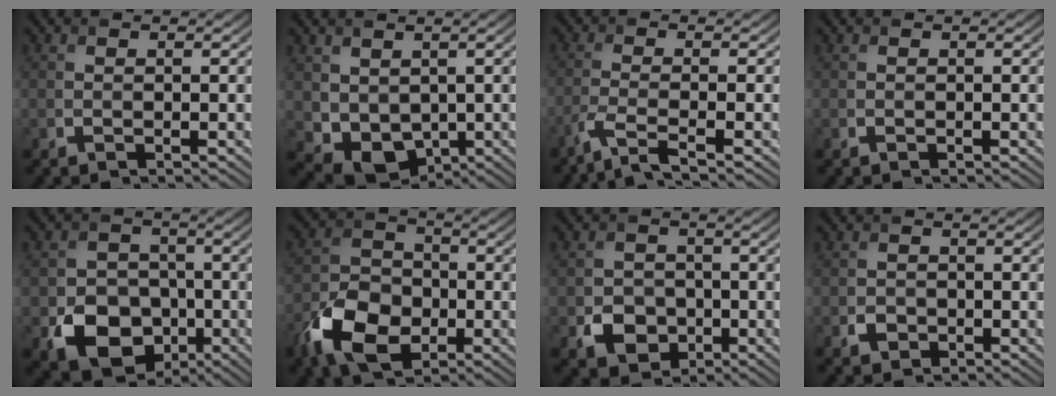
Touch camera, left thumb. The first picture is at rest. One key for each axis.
{"total": 5.3, "fx": 0.8, "fy": 4.2, "fz": 3.0, "tx": -0.083, "ty": -0.025, "tz": 0.025}
{"total": 4.0, "fx": -2.6, "fy": 0.5, "fz": 2.9, "tx": -0.050, "ty": 0.001, "tz": -0.074}
{"total": 0.0}
{"total": 9.8, "fx": -3.8, "fy": 7.7, "fz": 4.7, "tx": -0.091, "ty": -0.029, "tz": -0.076}
{"total": 10.2, "fx": -4.7, "fy": 6.7, "fz": 6.1, "tx": -0.136, "ty": -0.013, "tz": -0.101}
{"total": 4.7, "fx": -1.8, "fy": 3.9, "fz": 1.8, "tx": -0.032, "ty": -0.009, "tz": -0.034}
{"total": 1.6, "fx": -0.8, "fy": 1.2, "fz": 0.5, "tx": -0.006, "ty": -0.002, "tz": -0.017}